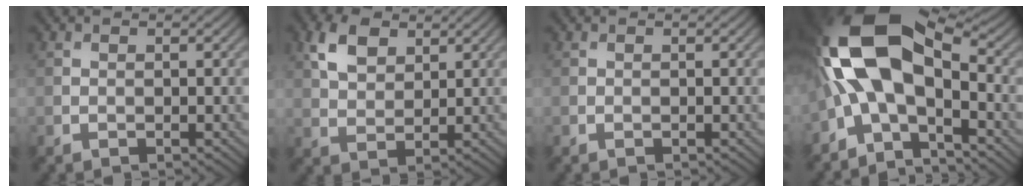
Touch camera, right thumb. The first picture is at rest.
{"total": 5.5, "force": [2.8, 3.3, 3.4], "torque": [-0.075, 0.002, 0.053]}
{"total": 0.0}
{"total": 15.5, "force": [-0.3, 8.0, 13.2], "torque": [-0.275, 0.007, -0.021]}